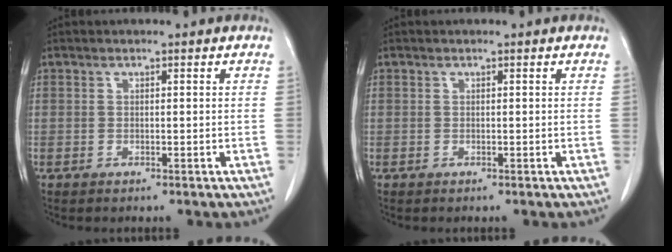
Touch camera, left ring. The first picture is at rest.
{"total": 0.0}